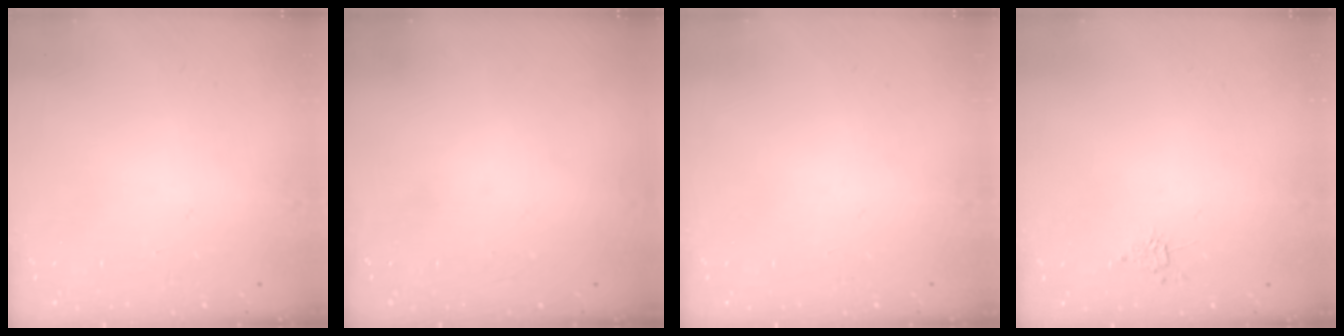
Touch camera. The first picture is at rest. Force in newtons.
{"total": 0.0}
{"total": 0.0}
{"total": 3.6, "press": 3.6, "slide": 0.4}